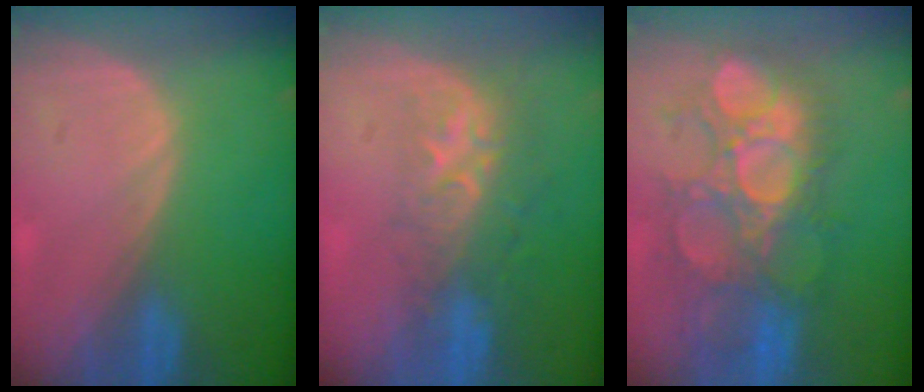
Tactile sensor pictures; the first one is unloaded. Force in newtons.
{"total": 8.9, "press": 7.2, "slide": 5.2}
{"total": 10.8, "press": 10.5, "slide": 2.4}